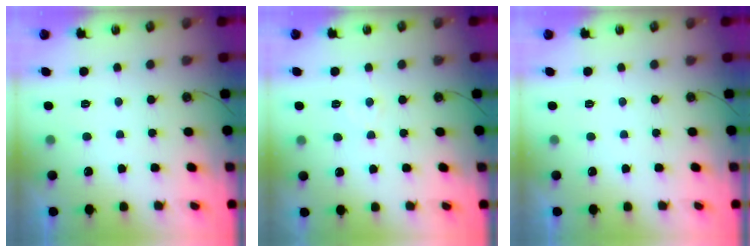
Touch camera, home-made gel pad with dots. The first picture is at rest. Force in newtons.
{"total": 4.5, "press": 4.5, "slide": 0.5}
{"total": 0.0}